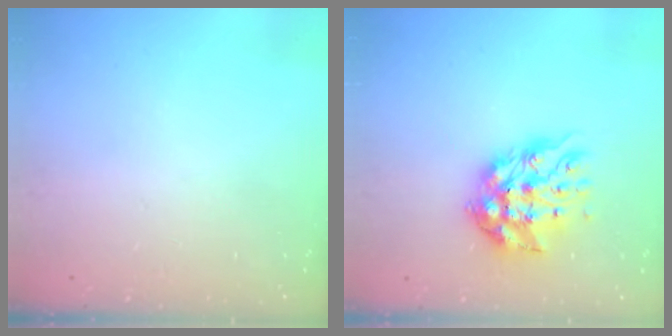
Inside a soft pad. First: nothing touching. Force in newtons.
{"total": 12.5, "press": 12.5, "slide": 1.2}